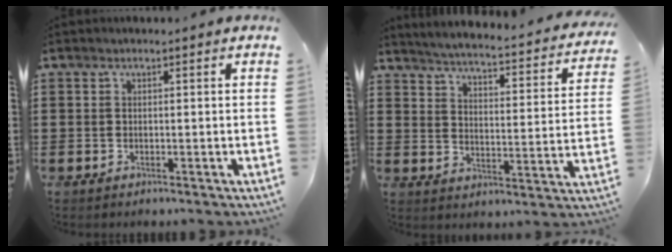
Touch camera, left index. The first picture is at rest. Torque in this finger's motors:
{"motor_torque": [1.07, -1.07, 0.53, 0.04]}